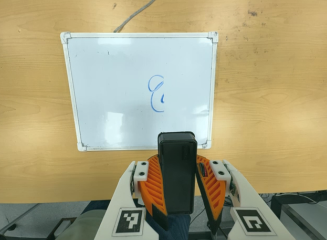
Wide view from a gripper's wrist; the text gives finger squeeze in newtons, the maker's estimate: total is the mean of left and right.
{"total": 9.8, "left": 9.3, "right": 10.3}